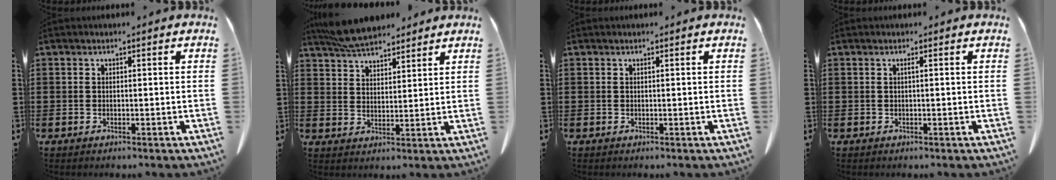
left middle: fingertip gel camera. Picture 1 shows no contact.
{"total": 7.0, "force": [6.4, 1.7, 2.5], "torque": [-0.068, -0.011, 0.121]}
{"total": 0.0}
{"total": 0.7, "force": [0.0, -0.1, 0.7], "torque": [-0.011, -0.002, 0.000]}